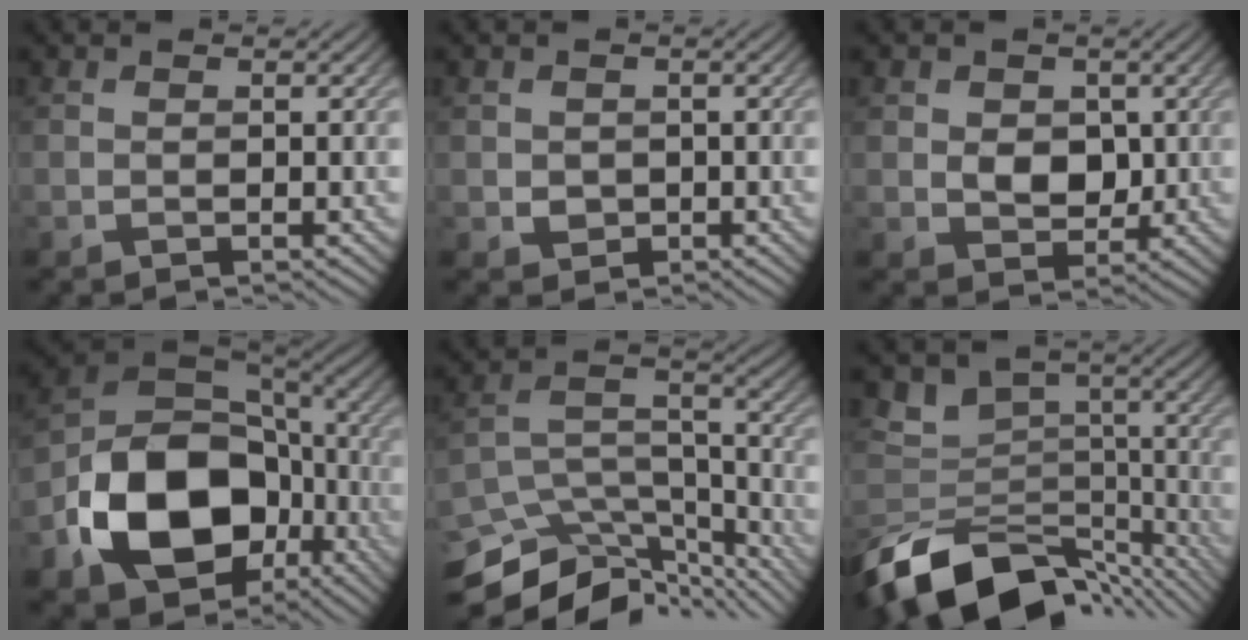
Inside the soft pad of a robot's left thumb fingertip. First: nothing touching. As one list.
[{"total": 1.7, "force": [-0.1, 1.6, 0.4], "torque": [-0.011, -0.007, -0.003]}, {"total": 4.0, "force": [0.5, 3.2, 2.3], "torque": [-0.049, -0.005, 0.000]}, {"total": 16.9, "force": [-5.4, 12.2, 10.4], "torque": [-0.210, -0.045, -0.095]}, {"total": 13.6, "force": [-11.3, 5.0, 5.7], "torque": [-0.124, -0.013, -0.169]}, {"total": 13.8, "force": [-9.3, 7.6, 6.8], "torque": [-0.141, -0.022, -0.135]}]